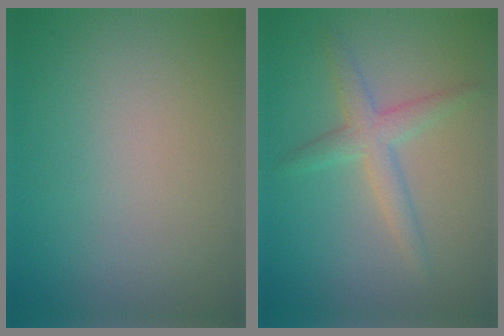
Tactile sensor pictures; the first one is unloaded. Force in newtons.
{"total": 3.0, "press": 3.0, "slide": 0.2}